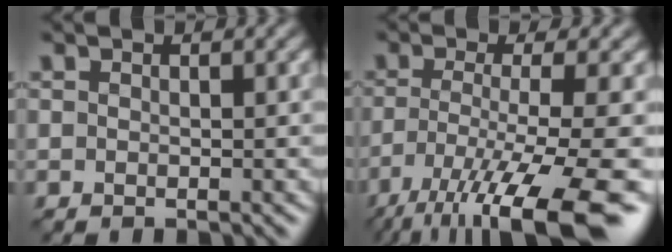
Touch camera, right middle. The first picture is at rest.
{"total": 12.7, "force": [-7.8, 2.6, 9.7], "torque": [-0.172, -0.015, -0.128]}